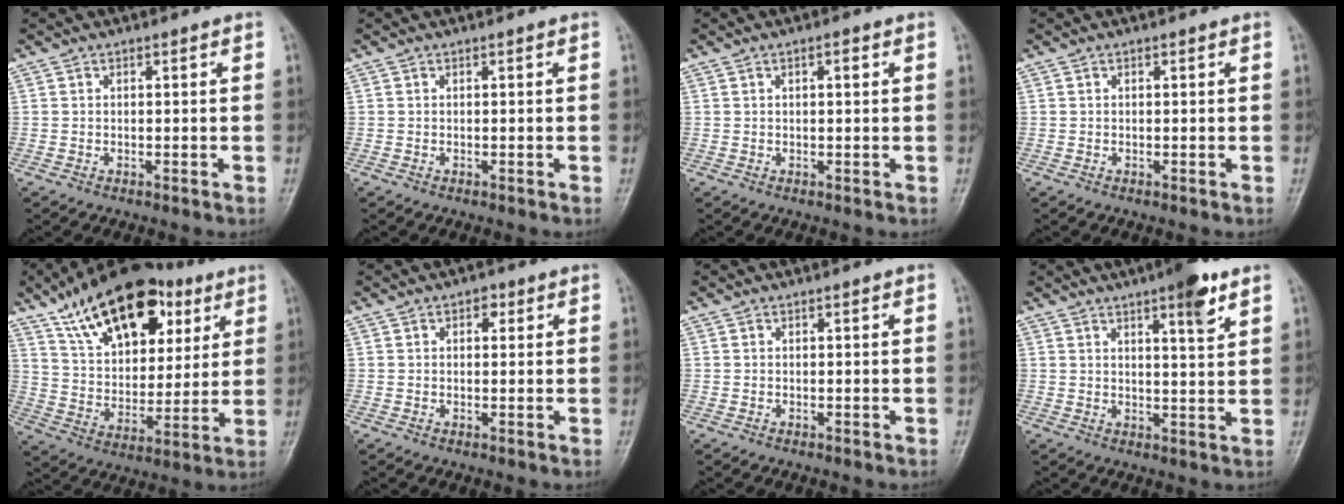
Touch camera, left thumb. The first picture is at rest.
{"total": 0.0}
{"total": 1.5, "force": [0.5, 0.5, 1.3], "torque": [-0.019, 0.002, 0.006]}
{"total": 0.0}
{"total": 23.4, "force": [12.8, 12.7, 14.9], "torque": [-0.212, -0.023, 0.218]}
{"total": 2.1, "force": [0.9, 1.4, 1.3], "torque": [-0.006, 0.001, 0.008]}
{"total": 0.0}
{"total": 7.0, "force": [4.2, 1.3, 5.4], "torque": [-0.071, -0.022, 0.058]}